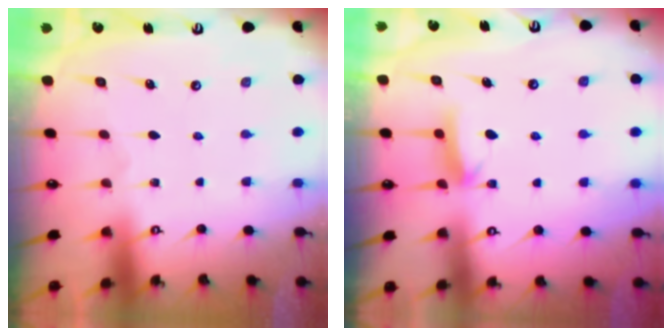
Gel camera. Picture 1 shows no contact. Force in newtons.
{"total": 6.3, "press": 6.2, "slide": 0.7}